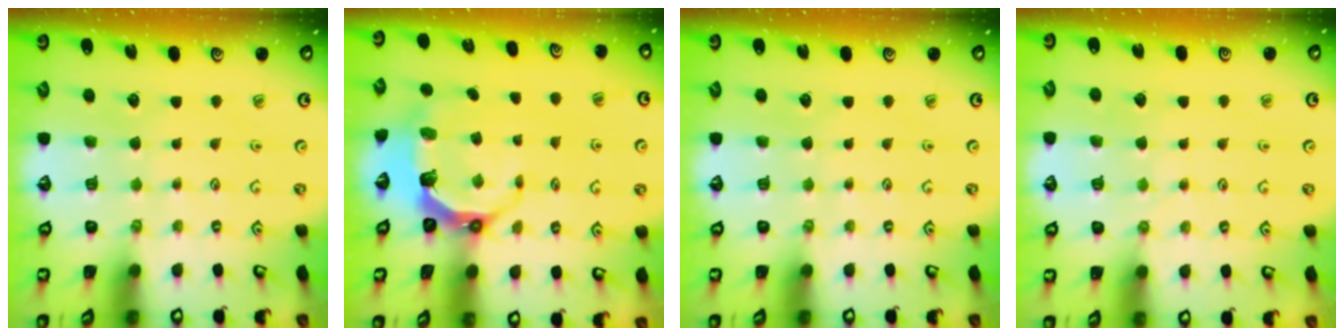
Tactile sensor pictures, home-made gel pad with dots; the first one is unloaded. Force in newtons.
{"total": 6.7, "press": 5.0, "slide": 4.4}
{"total": 0.0}
{"total": 2.9, "press": 2.9, "slide": 0.5}